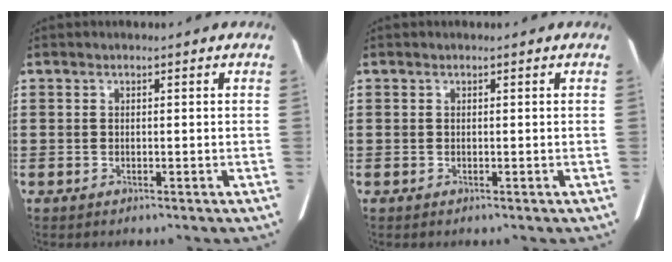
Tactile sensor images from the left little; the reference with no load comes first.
{"total": 0.0}